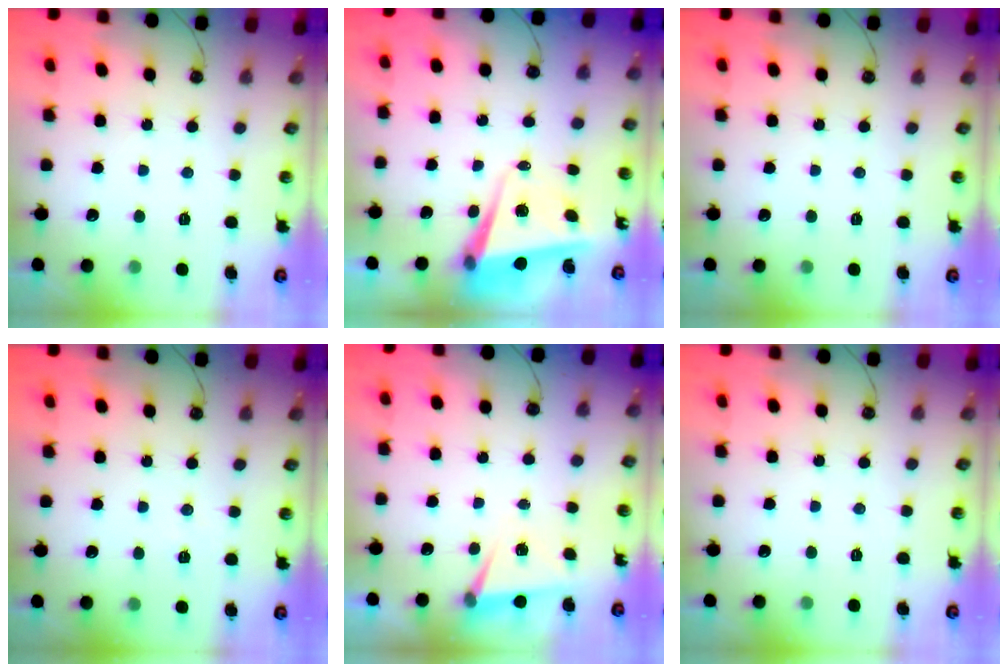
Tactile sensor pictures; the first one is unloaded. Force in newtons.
{"total": 6.1, "press": 6.0, "slide": 1.1}
{"total": 0.0}
{"total": 4.9, "press": 2.2, "slide": 4.4}
{"total": 5.1, "press": 2.5, "slide": 4.5}
{"total": 0.0}